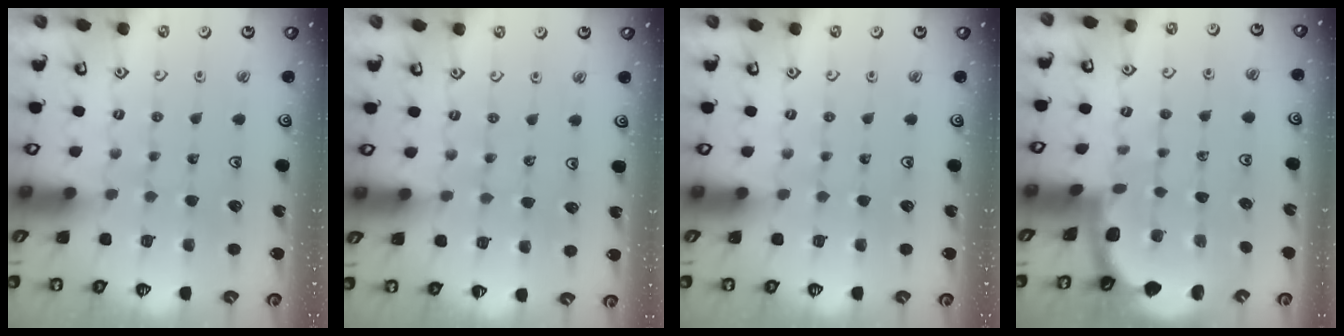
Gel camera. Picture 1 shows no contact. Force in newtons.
{"total": 2.1, "press": 2.1, "slide": 0.4}
{"total": 0.0}
{"total": 1.9, "press": 1.9, "slide": 0.0}